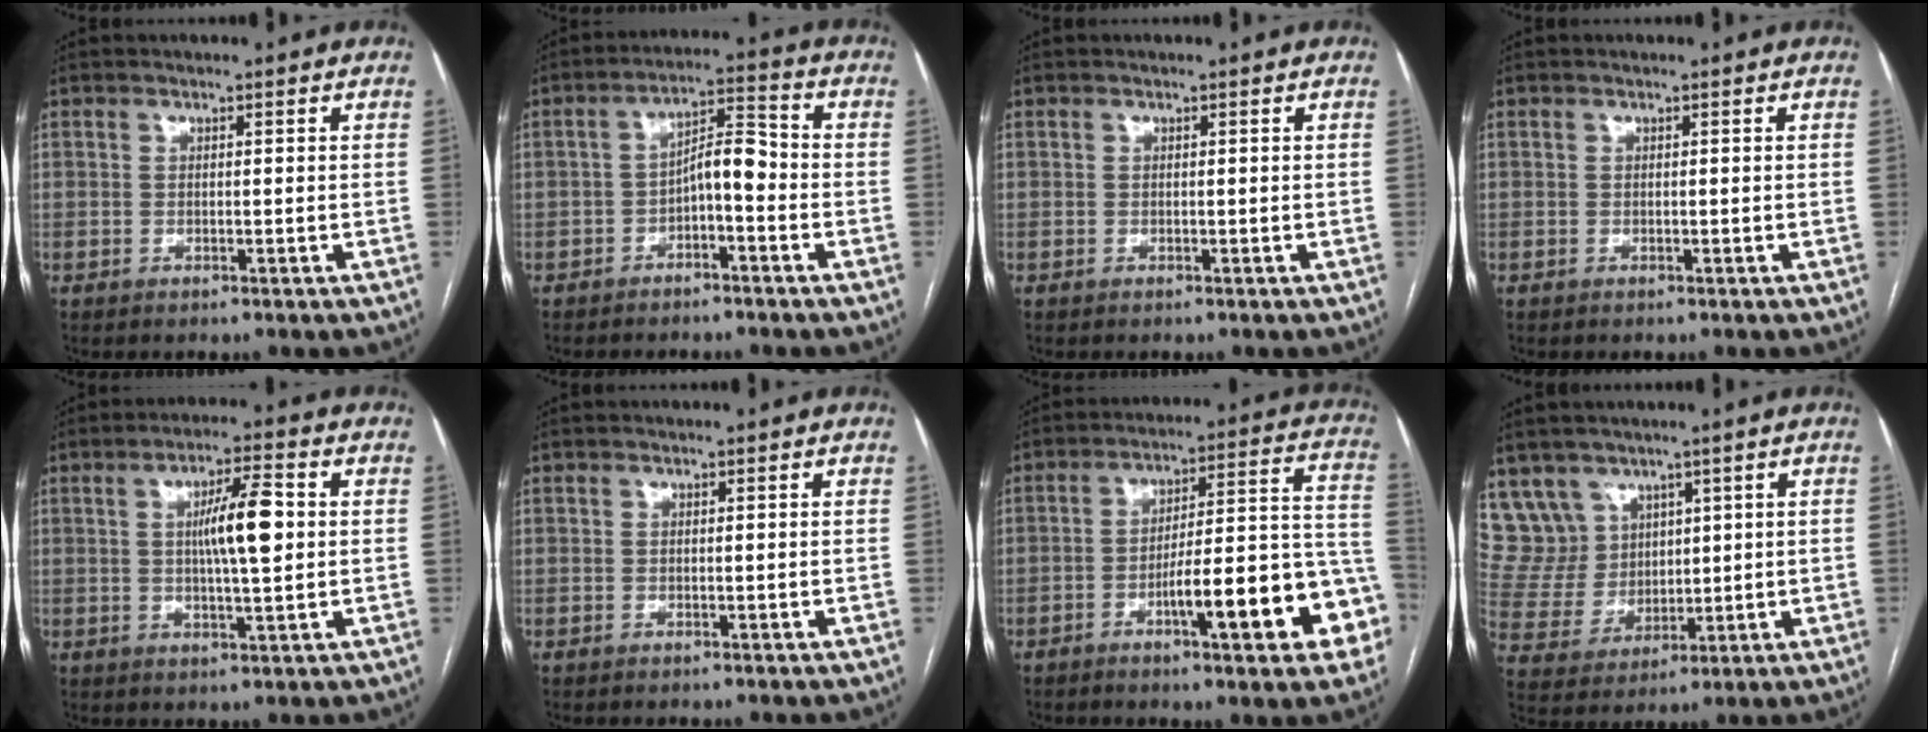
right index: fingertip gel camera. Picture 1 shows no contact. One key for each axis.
{"total": 6.0, "fx": -1.9, "fy": 1.8, "fz": 5.4, "tx": -0.094, "ty": 0.026, "tz": -0.031}
{"total": 0.0}
{"total": 0.0}
{"total": 8.2, "fx": 1.0, "fy": 1.1, "fz": 8.1, "tx": -0.139, "ty": 0.009, "tz": 0.017}
{"total": 0.0}
{"total": 16.7, "fx": -6.6, "fy": 2.7, "fz": 15.1, "tx": -0.169, "ty": 0.033, "tz": -0.084}
{"total": 8.7, "fx": 5.7, "fy": 6.5, "fz": 0.2, "tx": -0.014, "ty": 0.032, "tz": 0.135}